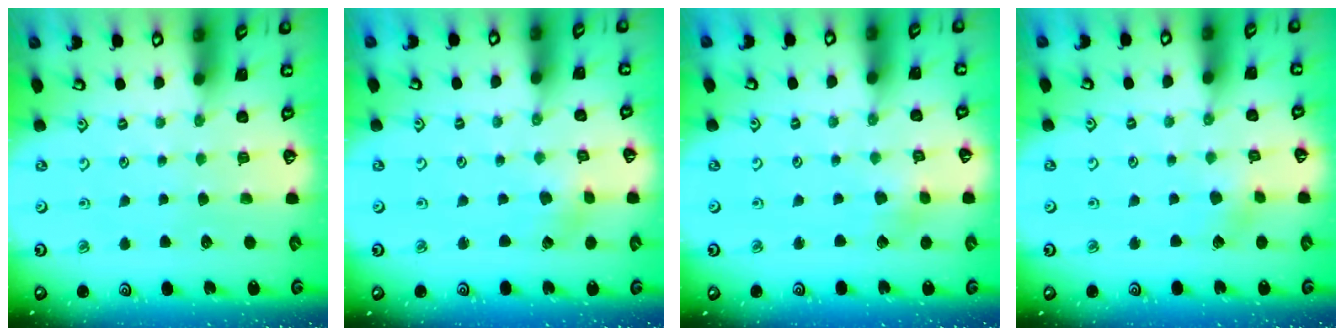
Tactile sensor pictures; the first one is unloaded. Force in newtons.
{"total": 1.2, "press": 1.1, "slide": 0.2}
{"total": 2.6, "press": 2.5, "slide": 0.4}
{"total": 2.6, "press": 2.5, "slide": 0.8}